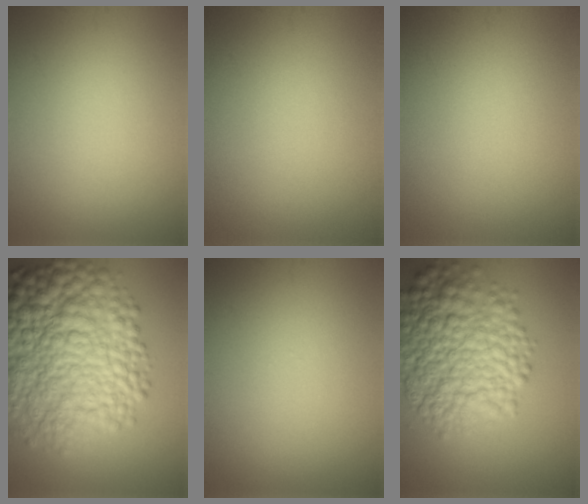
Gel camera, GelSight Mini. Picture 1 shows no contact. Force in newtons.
{"total": 0.0}
{"total": 0.0}
{"total": 13.2, "press": 13.2, "slide": 0.2}
{"total": 0.0}
{"total": 9.7, "press": 9.7, "slide": 0.2}